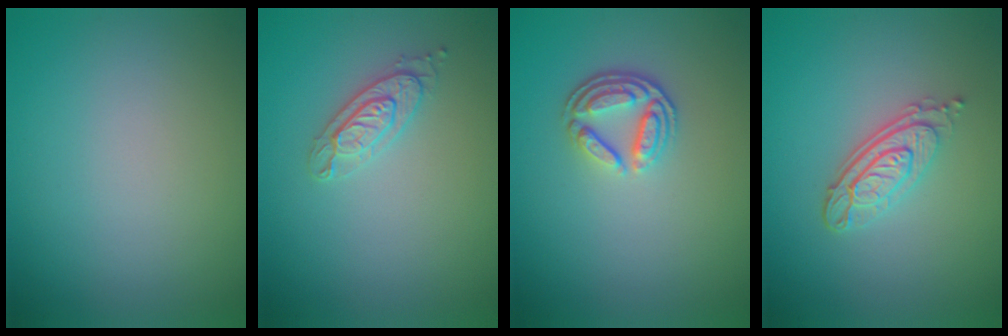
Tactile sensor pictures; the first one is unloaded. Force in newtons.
{"total": 2.2, "press": 2.2, "slide": 0.3}
{"total": 3.6, "press": 2.8, "slide": 2.2}
{"total": 3.7, "press": 2.9, "slide": 2.4}